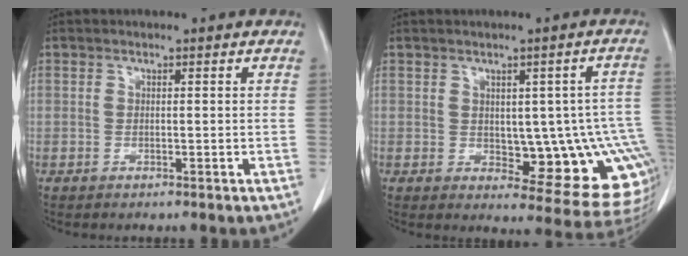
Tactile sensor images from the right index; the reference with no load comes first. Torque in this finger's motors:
{"motor_torque": [0.23, 0.24, 0.14, 0.02]}